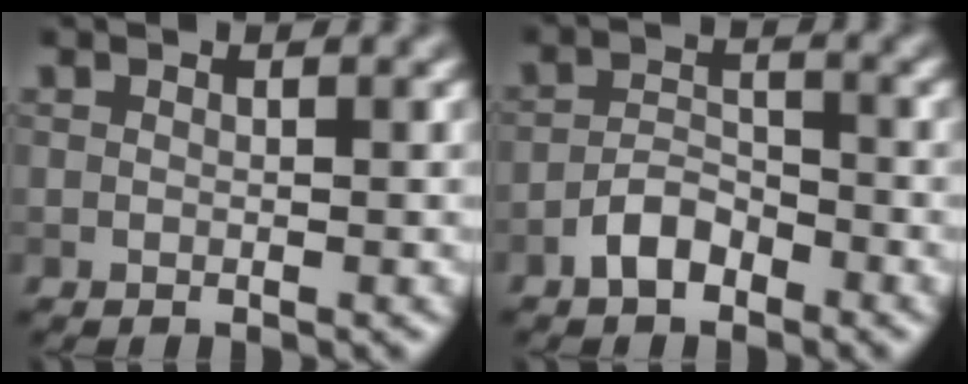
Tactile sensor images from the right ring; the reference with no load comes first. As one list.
[{"total": 2.8, "force": [-2.0, 1.3, 1.5], "torque": [-0.025, 0.010, -0.041]}]